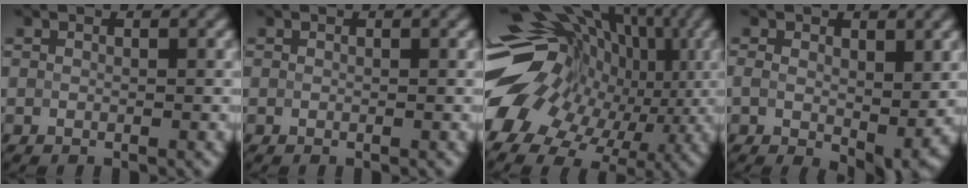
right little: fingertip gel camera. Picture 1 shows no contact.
{"total": 0.0}
{"total": 18.6, "force": [-1.1, 14.2, 11.9], "torque": [-0.203, 0.015, -0.013]}
{"total": 5.8, "force": [-0.3, 3.3, 4.8], "torque": [-0.090, -0.018, 0.011]}